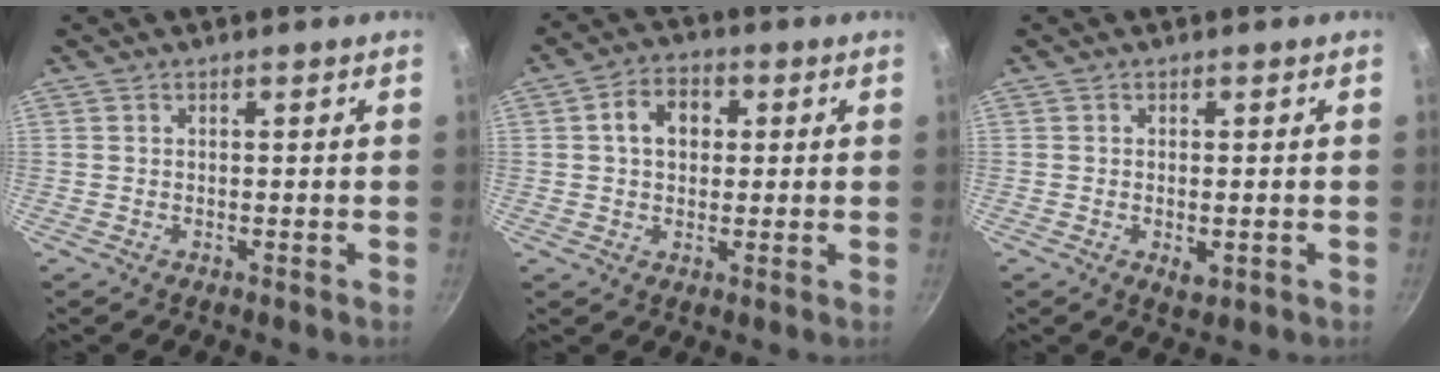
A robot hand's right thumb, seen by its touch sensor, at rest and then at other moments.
{"total": 6.8, "force": [1.3, 5.2, 4.3], "torque": [-0.046, 0.012, 0.010]}
{"total": 2.6, "force": [-0.7, 1.4, 2.2], "torque": [-0.035, -0.007, -0.005]}